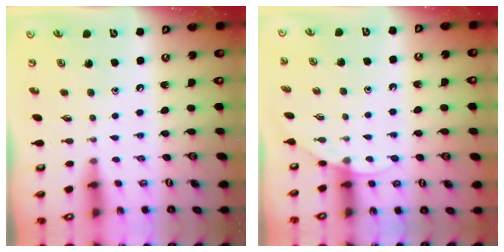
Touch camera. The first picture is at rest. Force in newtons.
{"total": 4.8, "press": 4.7, "slide": 0.5}